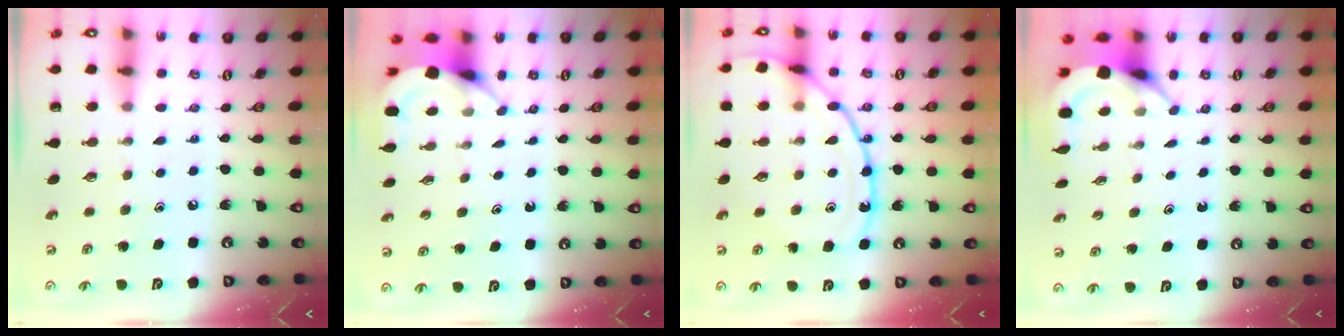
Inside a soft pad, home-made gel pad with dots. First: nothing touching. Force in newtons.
{"total": 3.7, "press": 3.7, "slide": 0.2}
{"total": 15.7, "press": 15.7, "slide": 1.3}
{"total": 3.8, "press": 3.8, "slide": 0.1}